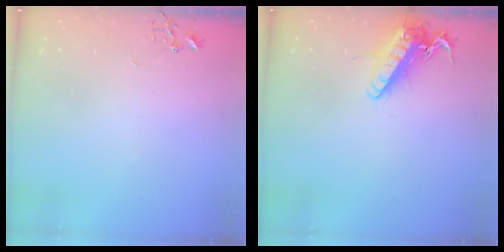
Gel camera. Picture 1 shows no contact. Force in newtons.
{"total": 16.5, "press": 16.3, "slide": 2.7}